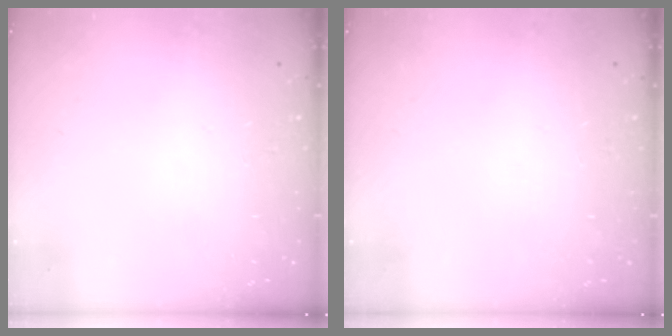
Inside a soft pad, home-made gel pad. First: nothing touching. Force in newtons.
{"total": 0.0}